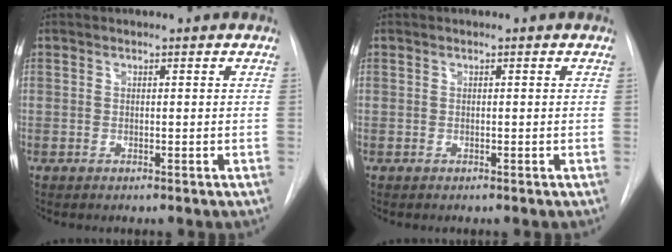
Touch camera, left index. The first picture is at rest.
{"total": 0.0}